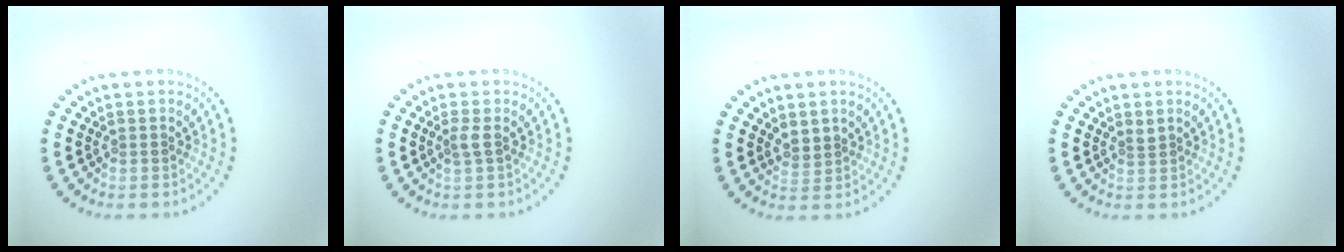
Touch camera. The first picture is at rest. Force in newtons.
{"total": 1.0, "press": 0.7, "slide": 0.8}
{"total": 1.5, "press": 1.2, "slide": 0.8}
{"total": 0.9, "press": 0.6, "slide": 0.7}